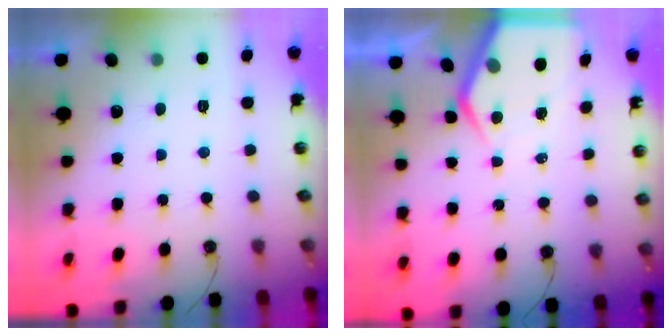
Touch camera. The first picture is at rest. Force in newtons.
{"total": 7.1, "press": 7.1, "slide": 0.7}